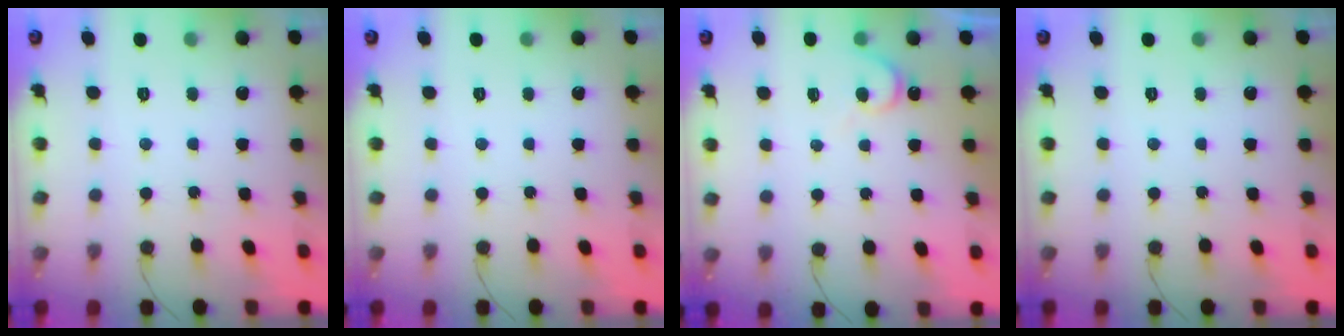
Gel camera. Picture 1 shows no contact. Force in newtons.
{"total": 0.0}
{"total": 5.4, "press": 5.4, "slide": 0.6}
{"total": 0.0}